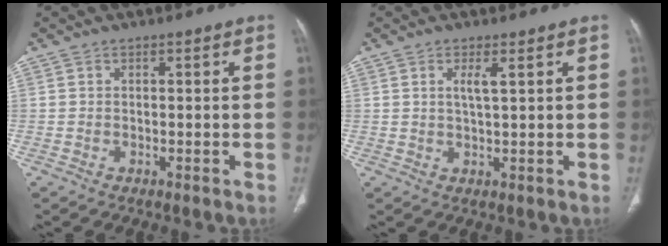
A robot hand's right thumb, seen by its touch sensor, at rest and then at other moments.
{"total": 2.6, "force": [1.0, 0.4, 2.4], "torque": [-0.048, -0.009, 0.019]}